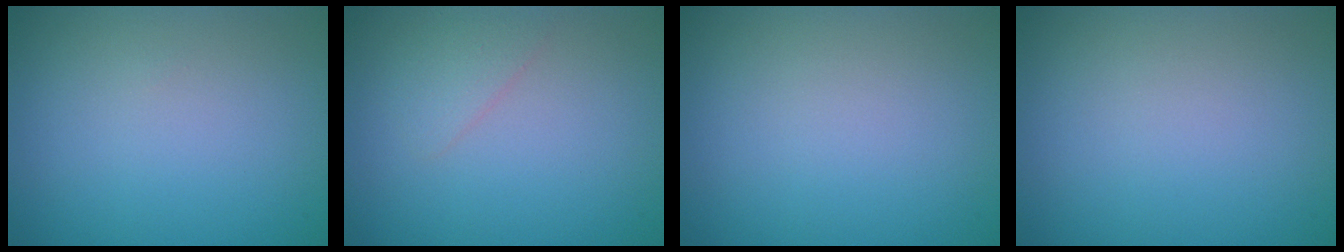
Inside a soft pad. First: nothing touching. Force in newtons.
{"total": 1.2, "press": 1.2, "slide": 0.0}
{"total": 0.0}
{"total": 0.0}